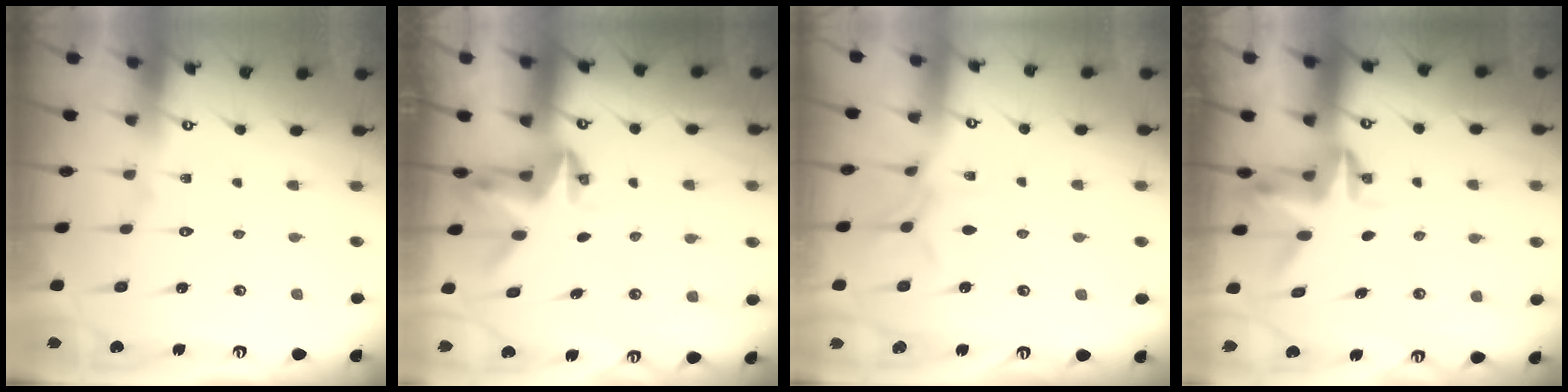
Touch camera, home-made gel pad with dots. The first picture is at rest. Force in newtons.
{"total": 3.2, "press": 3.2, "slide": 0.1}
{"total": 4.5, "press": 4.5, "slide": 0.6}
{"total": 3.2, "press": 3.2, "slide": 0.3}